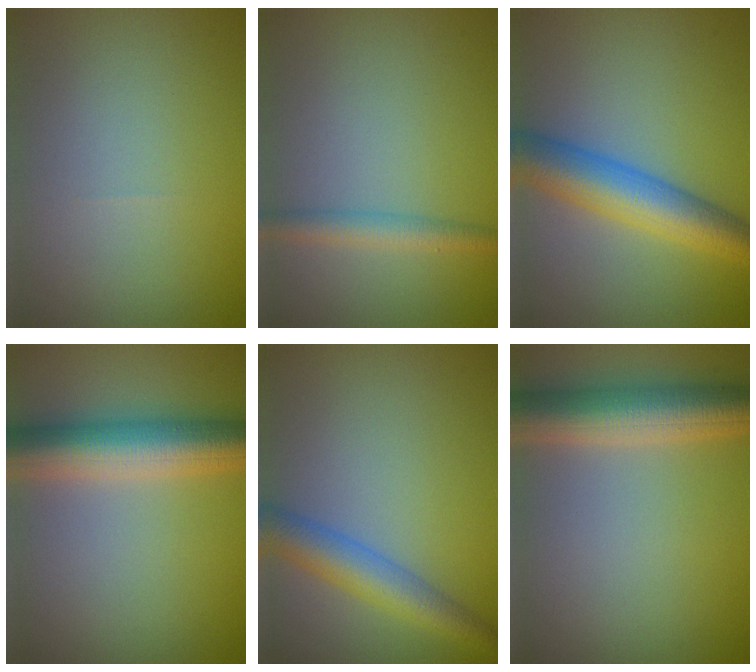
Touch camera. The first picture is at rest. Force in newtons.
{"total": 2.3, "press": 2.3, "slide": 0.1}
{"total": 6.6, "press": 6.6, "slide": 0.1}
{"total": 7.2, "press": 7.2, "slide": 0.1}
{"total": 4.5, "press": 4.5, "slide": 0.1}
{"total": 6.6, "press": 6.6, "slide": 0.4}